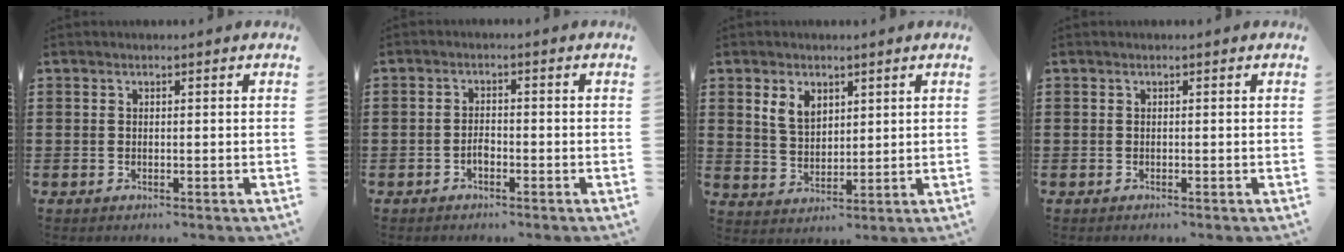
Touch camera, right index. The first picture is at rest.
{"total": 1.9, "force": [-1.0, 1.1, 1.2], "torque": [-0.025, 0.003, -0.019]}
{"total": 4.6, "force": [2.4, 3.1, 2.4], "torque": [-0.059, 0.011, 0.044]}
{"total": 0.0}